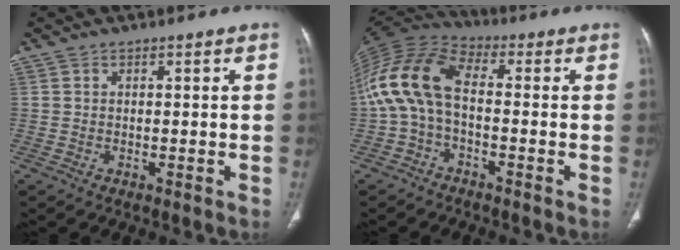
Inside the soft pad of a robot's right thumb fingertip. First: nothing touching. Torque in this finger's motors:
{"motor_torque": [1.40, 3.60, 1.64, -0.82, 0.28]}